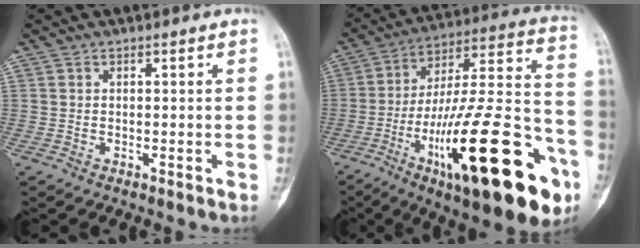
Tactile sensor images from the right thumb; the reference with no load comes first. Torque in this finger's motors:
{"motor_torque": [1.26, 1.32, 2.19, -0.58, 0.32]}